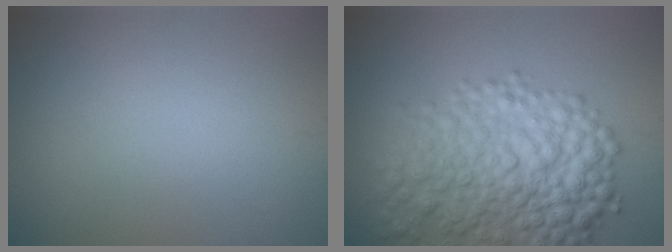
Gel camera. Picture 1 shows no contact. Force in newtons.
{"total": 8.5, "press": 8.5, "slide": 0.2}